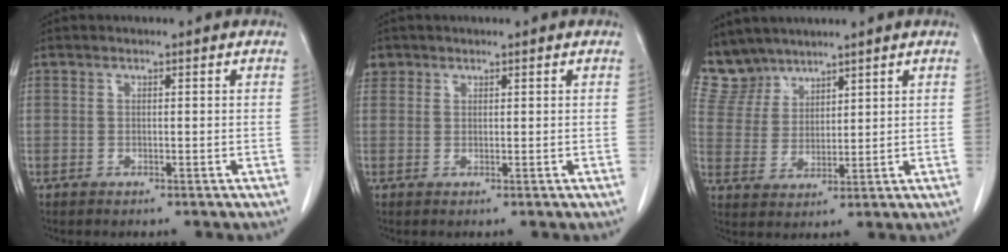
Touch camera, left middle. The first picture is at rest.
{"total": 1.9, "force": [1.1, 1.5, 0.1], "torque": [0.007, 0.010, 0.018]}
{"total": 6.1, "force": [5.7, 2.2, -0.3], "torque": [-0.003, 0.007, 0.130]}